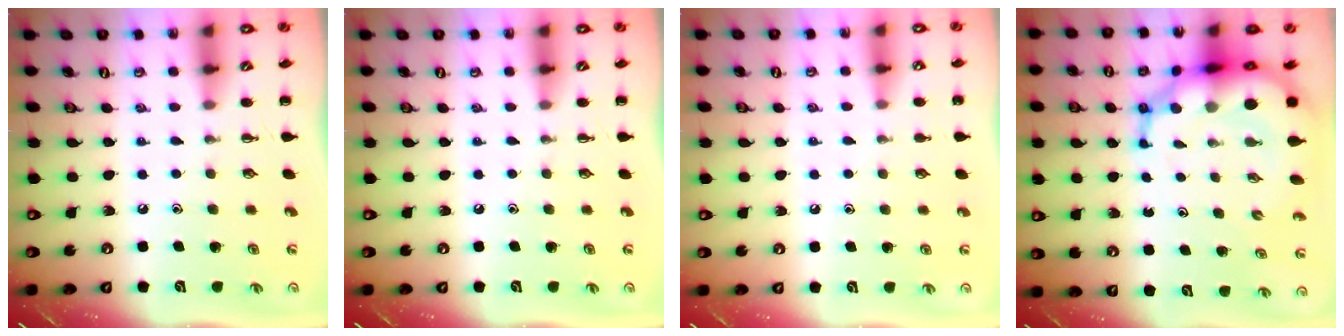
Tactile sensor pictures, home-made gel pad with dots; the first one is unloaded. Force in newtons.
{"total": 0.0}
{"total": 4.3, "press": 4.0, "slide": 1.6}
{"total": 13.3, "press": 12.9, "slide": 3.2}